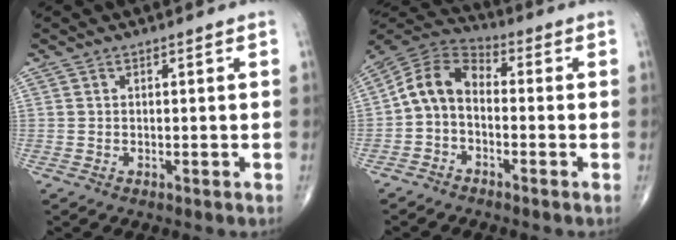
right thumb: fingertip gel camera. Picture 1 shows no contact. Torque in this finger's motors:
{"motor_torque": [0.10, 0.09, 0.68, -0.61, 0.12]}